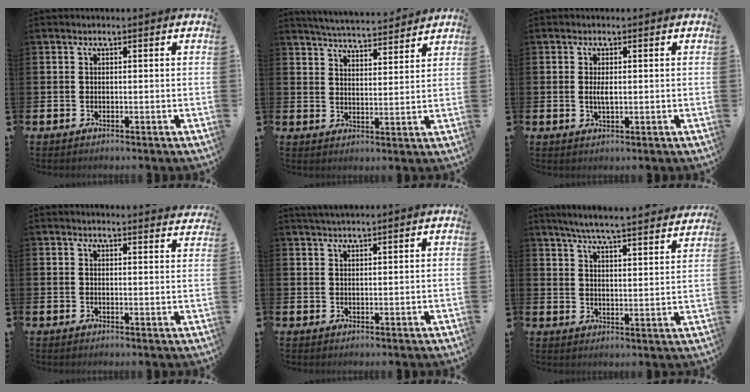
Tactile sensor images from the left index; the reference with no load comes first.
{"total": 5.3, "force": [5.3, 0.2, 0.5], "torque": [-0.023, -0.038, 0.092]}
{"total": 1.9, "force": [0.2, 0.7, 1.8], "torque": [-0.030, 0.000, 0.000]}
{"total": 2.2, "force": [2.2, 0.0, 0.0], "torque": [0.008, -0.016, 0.038]}
{"total": 2.0, "force": [1.9, 0.1, 0.5], "torque": [-0.010, -0.005, 0.035]}
{"total": 6.3, "force": [6.0, -0.1, 1.9], "torque": [-0.051, -0.045, 0.103]}